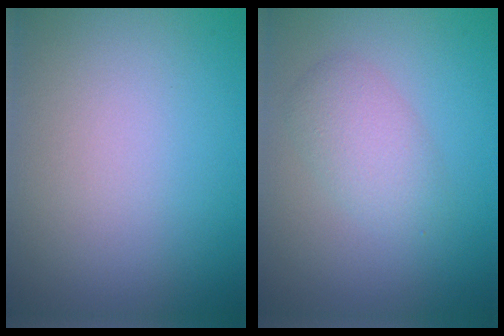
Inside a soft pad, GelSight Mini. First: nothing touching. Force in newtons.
{"total": 2.7, "press": 2.7, "slide": 0.1}